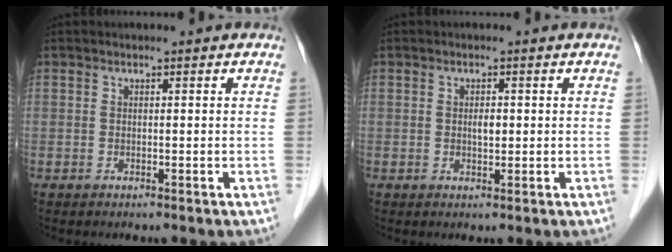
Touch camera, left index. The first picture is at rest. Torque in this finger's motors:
{"motor_torque": [0.29, 0.17, 0.03, 0.00]}